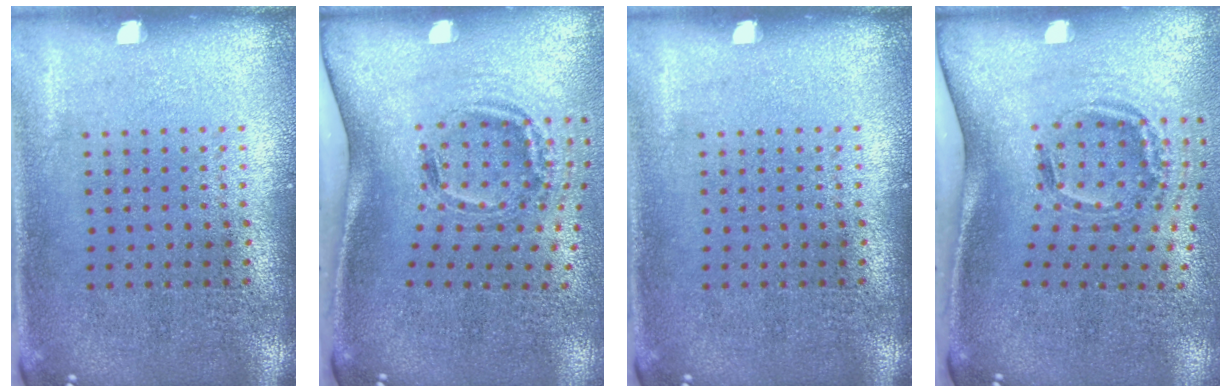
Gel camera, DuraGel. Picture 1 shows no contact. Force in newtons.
{"total": 2.0, "press": 1.3, "slide": 1.5}
{"total": 0.0}
{"total": 2.1, "press": 1.3, "slide": 1.6}